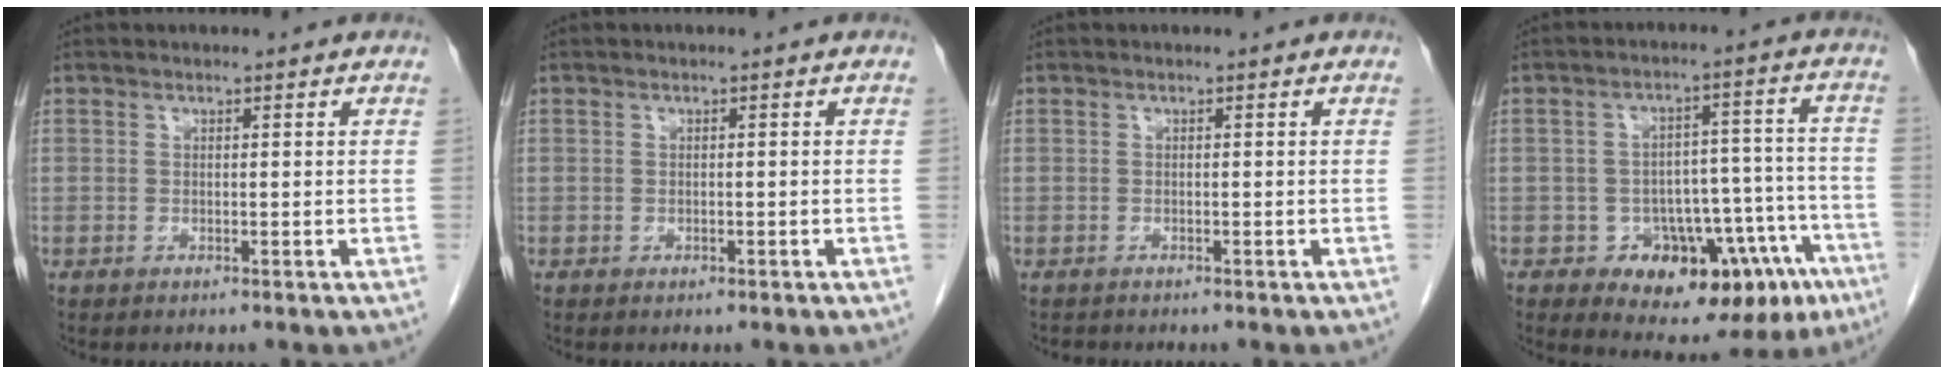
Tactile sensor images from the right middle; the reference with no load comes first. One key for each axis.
{"total": 0.0}
{"total": 0.8, "fx": -0.7, "fy": 0.3, "fz": 0.1, "tx": -0.009, "ty": -0.002, "tz": -0.013}
{"total": 14.9, "fx": -8.4, "fy": 8.1, "fz": 9.2, "tx": -0.080, "ty": 0.053, "tz": -0.106}